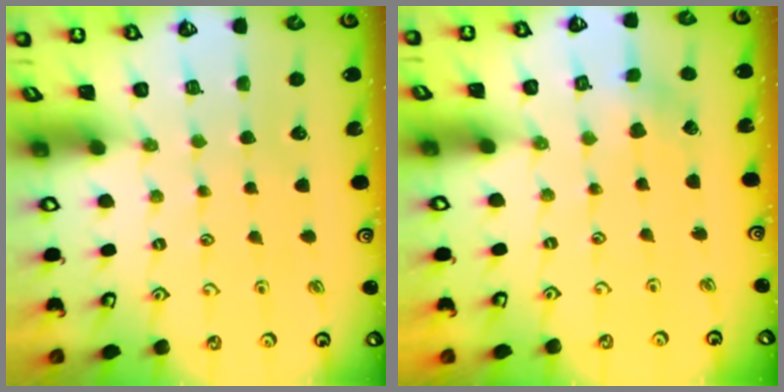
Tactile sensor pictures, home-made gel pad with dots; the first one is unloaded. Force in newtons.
{"total": 1.7, "press": 1.7, "slide": 0.1}